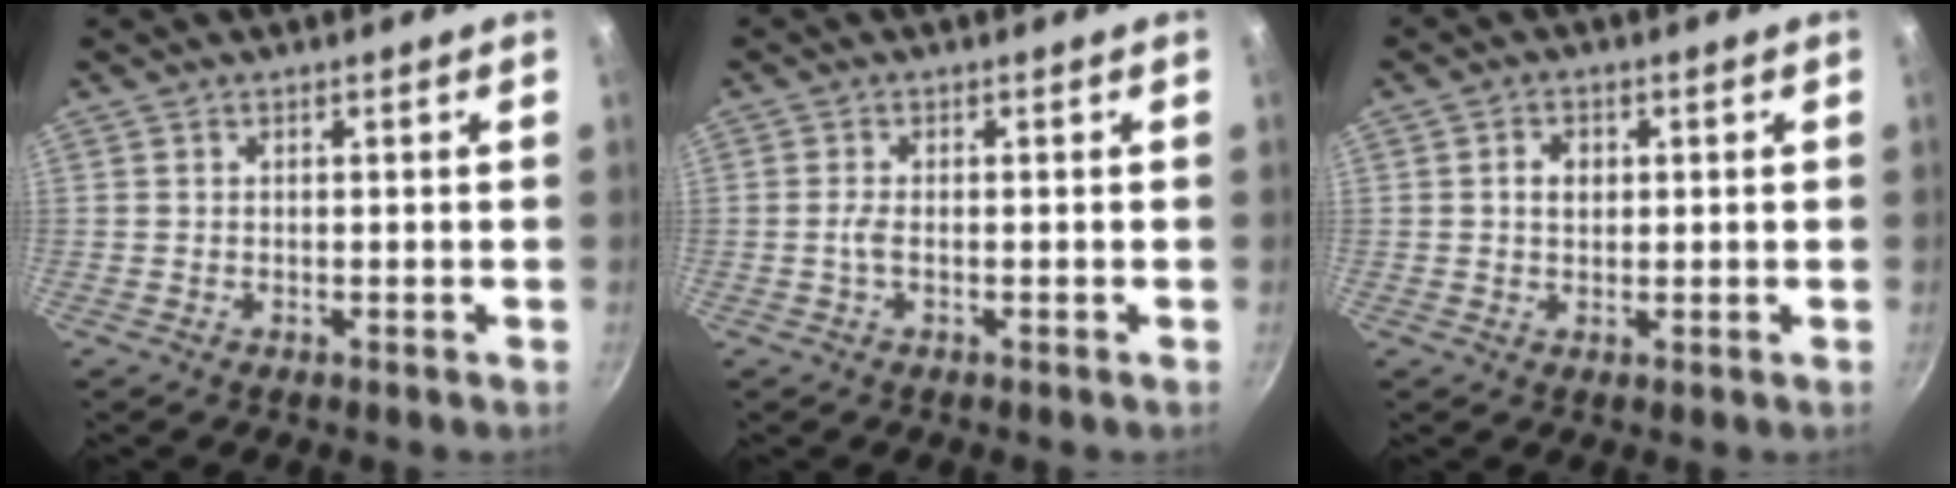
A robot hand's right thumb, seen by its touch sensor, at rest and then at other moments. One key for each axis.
{"total": 1.7, "fx": -0.4, "fy": 0.5, "fz": 1.5, "tx": -0.039, "ty": 0.002, "tz": -0.012}
{"total": 3.1, "fx": 0.5, "fy": 2.4, "fz": 2.0, "tx": -0.020, "ty": 0.003, "tz": 0.008}